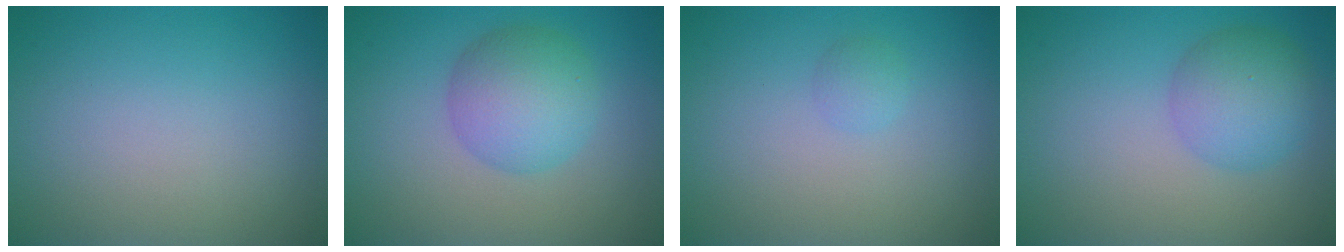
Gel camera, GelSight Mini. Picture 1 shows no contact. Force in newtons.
{"total": 5.0, "press": 5.0, "slide": 0.2}
{"total": 0.9, "press": 0.8, "slide": 0.1}
{"total": 4.3, "press": 4.3, "slide": 0.1}